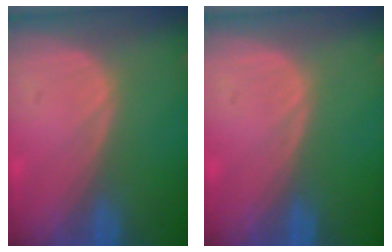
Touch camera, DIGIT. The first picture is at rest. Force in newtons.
{"total": 0.0}